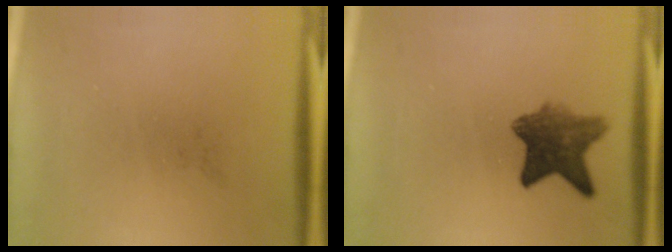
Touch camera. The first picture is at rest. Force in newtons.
{"total": 7.0}